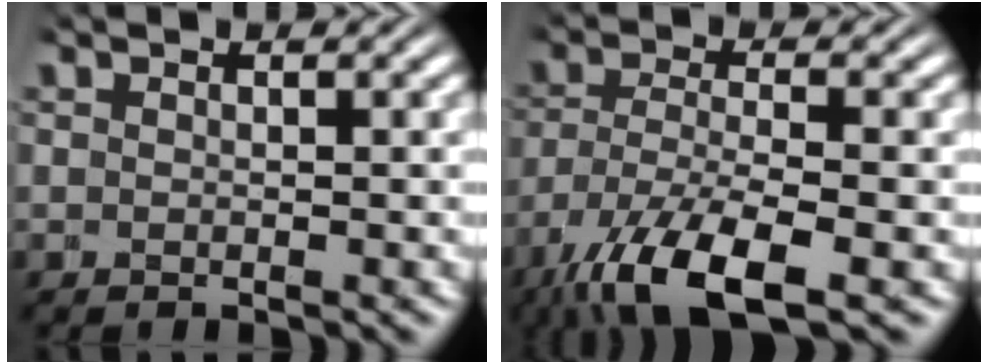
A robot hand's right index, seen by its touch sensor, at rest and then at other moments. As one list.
[{"total": 7.4, "force": [-3.2, 3.5, 5.6], "torque": [-0.131, -0.054, -0.023]}]